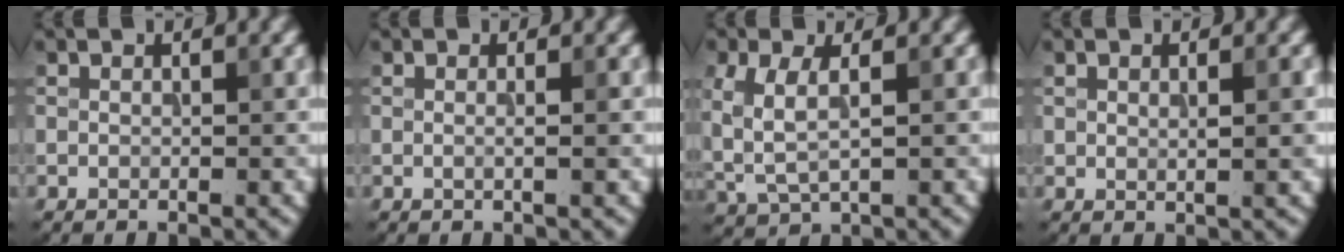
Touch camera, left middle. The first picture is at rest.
{"total": 1.1, "force": [0.1, 0.1, 1.1], "torque": [-0.017, -0.008, -0.002]}
{"total": 4.1, "force": [0.7, 1.9, 3.5], "torque": [-0.089, -0.001, 0.018]}
{"total": 1.2, "force": [0.2, 0.3, 1.2], "torque": [-0.023, -0.002, 0.008]}